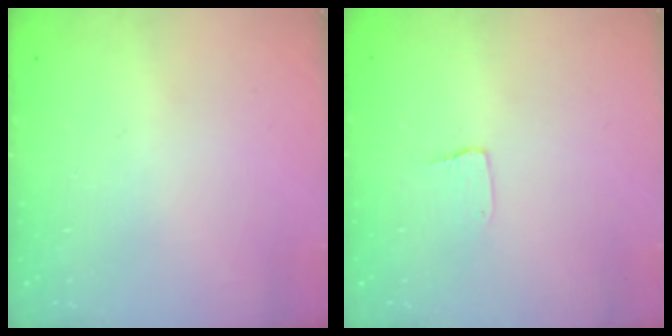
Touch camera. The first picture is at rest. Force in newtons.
{"total": 3.5, "press": 3.4, "slide": 0.3}